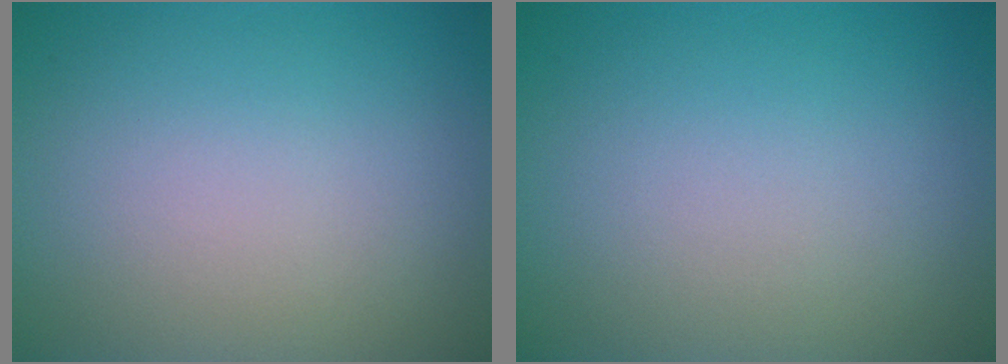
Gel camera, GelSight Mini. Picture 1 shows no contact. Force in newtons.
{"total": 0.0}